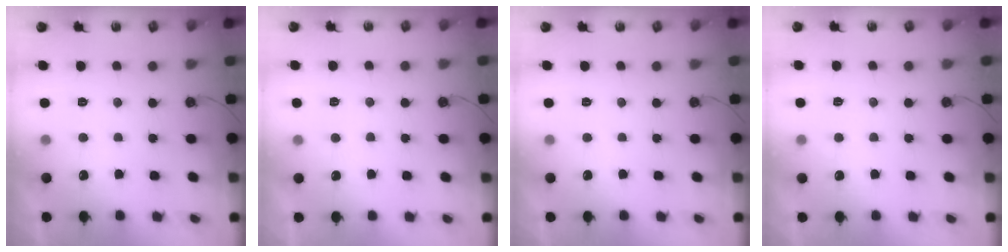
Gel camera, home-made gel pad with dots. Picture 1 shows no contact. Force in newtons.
{"total": 3.6, "press": 3.6, "slide": 0.5}
{"total": 0.0}
{"total": 1.9, "press": 1.9, "slide": 0.3}